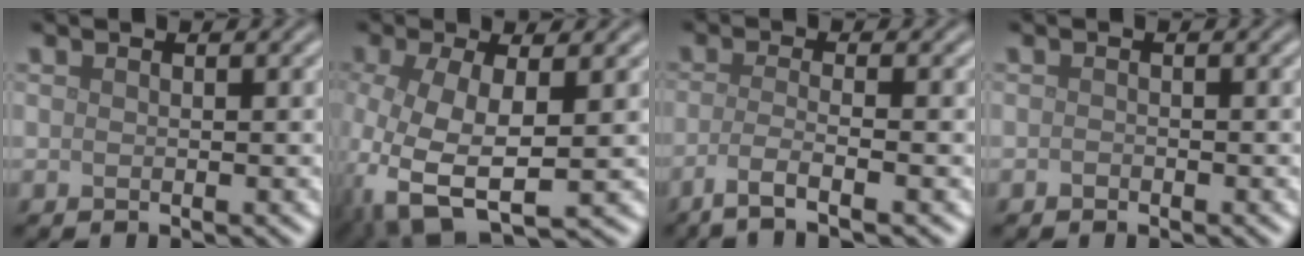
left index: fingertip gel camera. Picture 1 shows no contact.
{"total": 8.3, "force": [-1.8, 3.9, 7.1], "torque": [-0.169, -0.019, -0.033]}
{"total": 3.8, "force": [-2.0, 0.8, 3.1], "torque": [-0.054, -0.004, -0.052]}
{"total": 0.5, "force": [-0.3, 0.3, 0.2], "torque": [-0.003, -0.002, -0.006]}